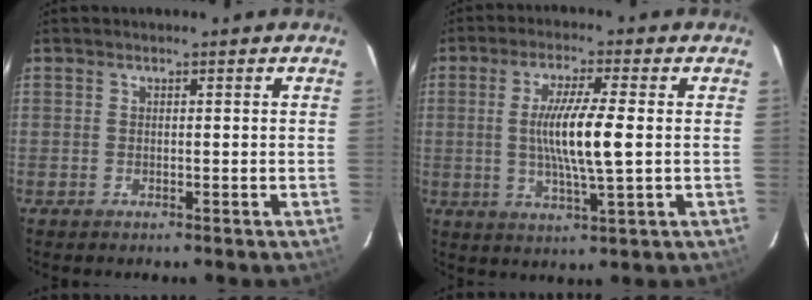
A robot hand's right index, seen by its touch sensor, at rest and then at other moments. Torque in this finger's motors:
{"motor_torque": [1.27, -0.04, 0.87, 0.21]}